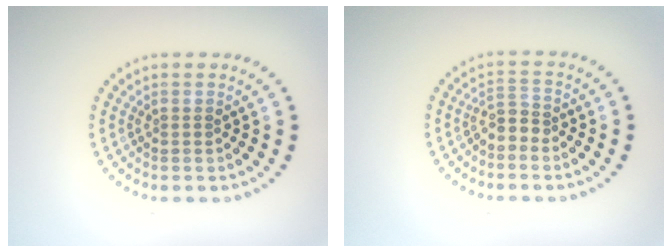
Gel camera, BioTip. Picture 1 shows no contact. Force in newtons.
{"total": 1.8, "press": 1.4, "slide": 1.0}